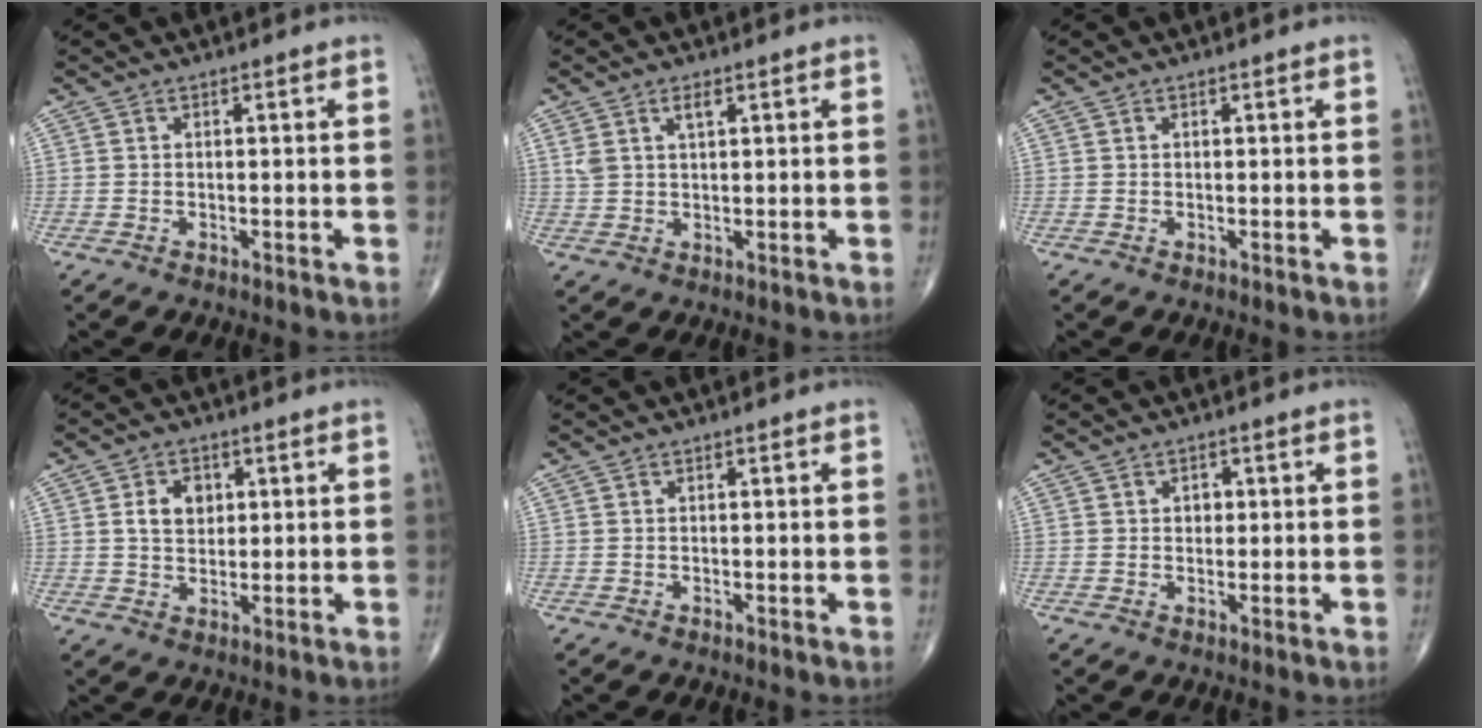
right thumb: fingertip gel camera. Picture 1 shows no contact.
{"total": 3.6, "force": [1.8, 1.6, 2.6], "torque": [-0.050, 0.000, 0.040]}
{"total": 0.0}
{"total": 5.5, "force": [1.5, 4.0, 3.5], "torque": [-0.041, -0.005, 0.025]}
{"total": 0.0}
{"total": 2.0, "force": [0.4, 1.6, 1.1], "torque": [-0.005, 0.001, 0.005]}